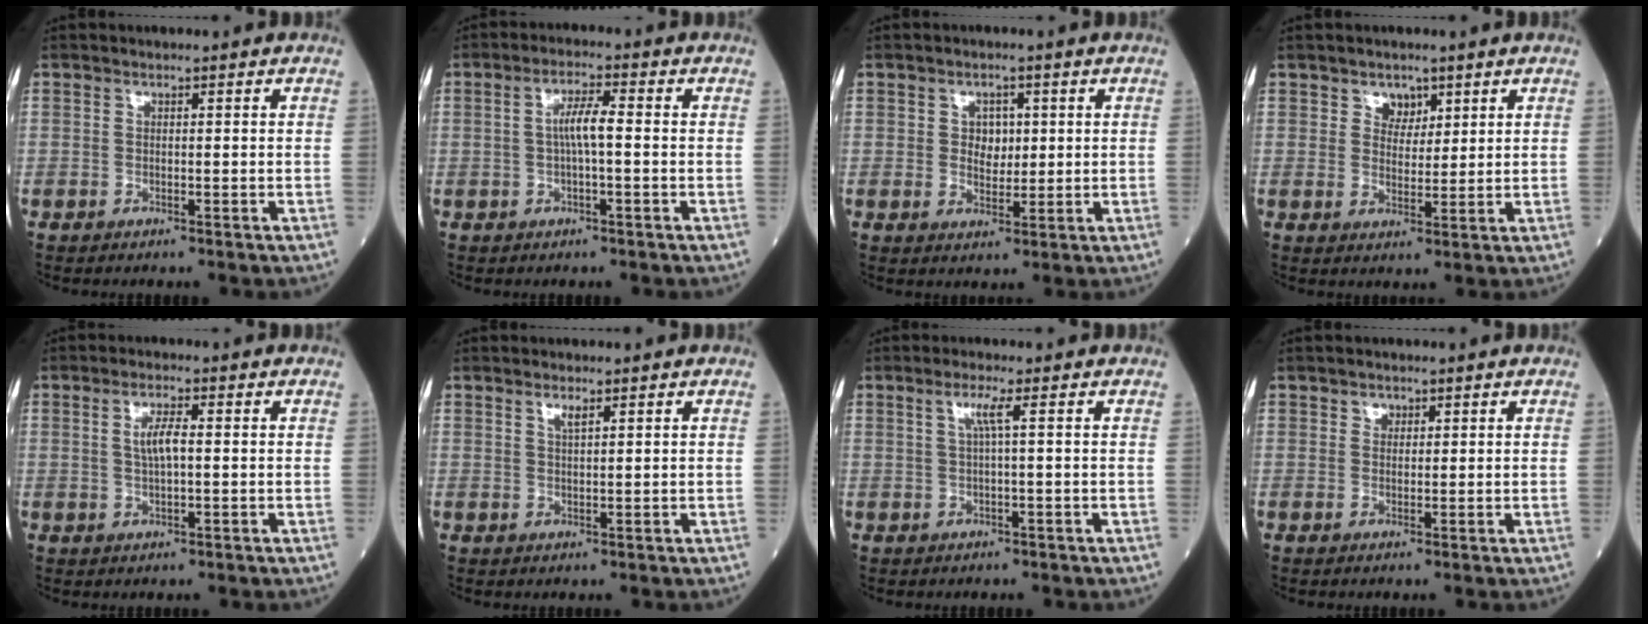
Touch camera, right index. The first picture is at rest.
{"total": 4.1, "force": [-0.1, 0.5, 4.1], "torque": [-0.077, 0.011, -0.003]}
{"total": 3.6, "force": [0.9, 2.6, 2.3], "torque": [-0.030, 0.003, 0.019]}
{"total": 3.2, "force": [2.0, 2.3, 1.0], "torque": [-0.009, 0.000, 0.033]}
{"total": 3.5, "force": [0.4, 0.8, 3.4], "torque": [-0.068, 0.006, 0.008]}
{"total": 1.5, "force": [1.0, 0.2, 1.1], "torque": [-0.023, -0.002, 0.020]}
{"total": 2.3, "force": [0.6, -0.5, 2.2], "torque": [-0.047, 0.005, 0.012]}
{"total": 1.5, "force": [0.8, 1.2, 0.4], "torque": [0.000, -0.002, 0.011]}